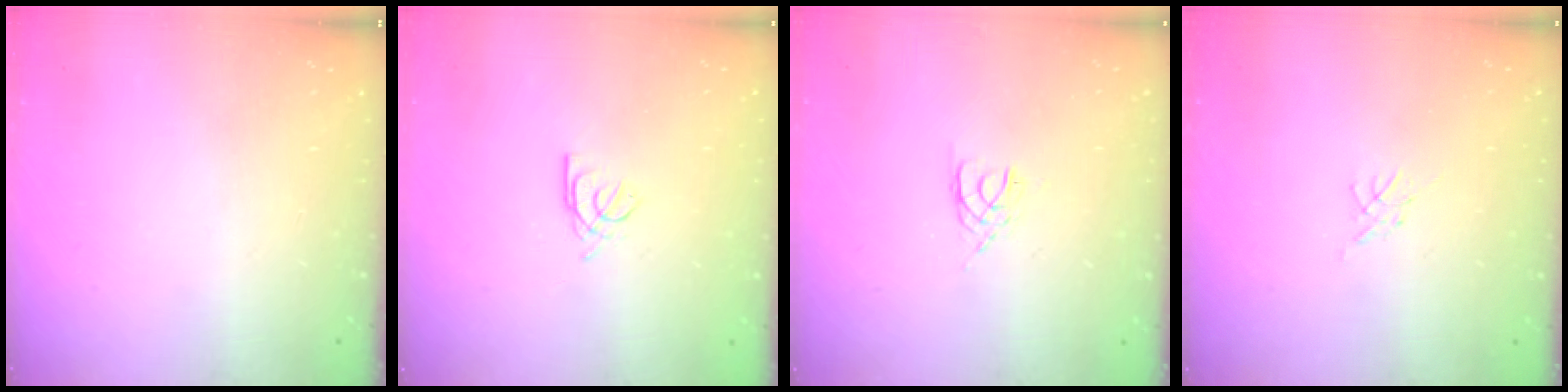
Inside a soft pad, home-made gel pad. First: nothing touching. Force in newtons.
{"total": 2.2, "press": 2.2, "slide": 0.6}
{"total": 2.0, "press": 1.9, "slide": 0.3}
{"total": 0.0}